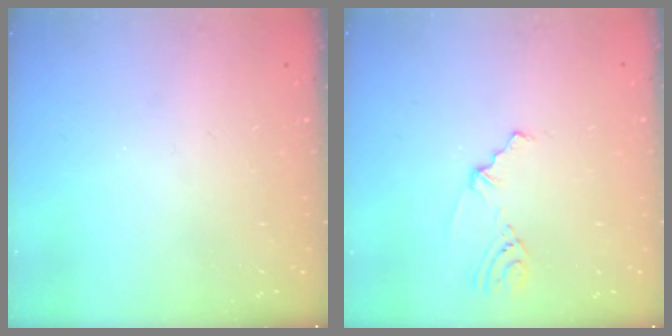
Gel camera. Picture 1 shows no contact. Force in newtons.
{"total": 2.3, "press": 1.7, "slide": 1.5}